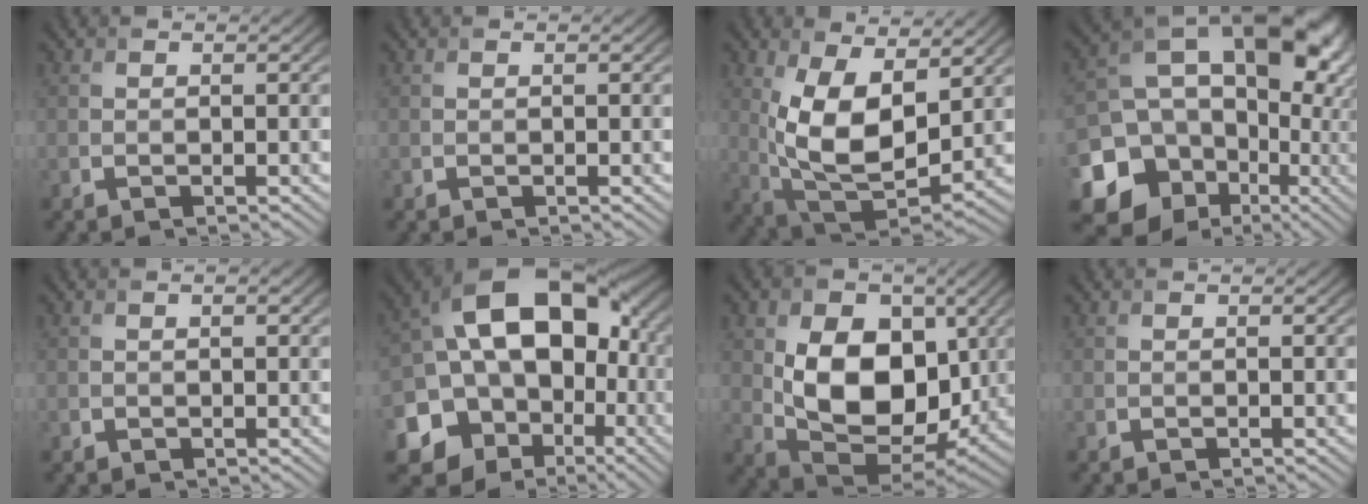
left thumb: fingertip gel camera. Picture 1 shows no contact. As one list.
[{"total": 0.0}, {"total": 12.6, "force": [3.1, 6.5, 10.3], "torque": [-0.207, -0.013, 0.063]}, {"total": 21.0, "force": [-2.5, 17.1, 11.8], "torque": [-0.231, -0.043, -0.042]}, {"total": 0.9, "force": [0.2, 0.4, 0.8], "torque": [-0.013, 0.000, 0.008]}, {"total": 20.2, "force": [-1.9, 16.3, 11.7], "torque": [-0.217, -0.032, -0.032]}, {"total": 13.3, "force": [1.0, 8.8, 9.9], "torque": [-0.182, -0.012, 0.024]}, {"total": 0.0}]